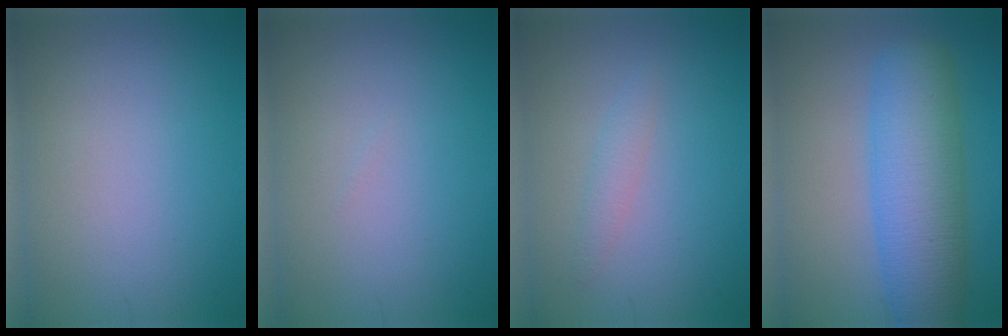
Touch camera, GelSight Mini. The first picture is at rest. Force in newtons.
{"total": 0.0}
{"total": 1.3, "press": 1.3, "slide": 0.0}
{"total": 8.4, "press": 8.4, "slide": 0.2}